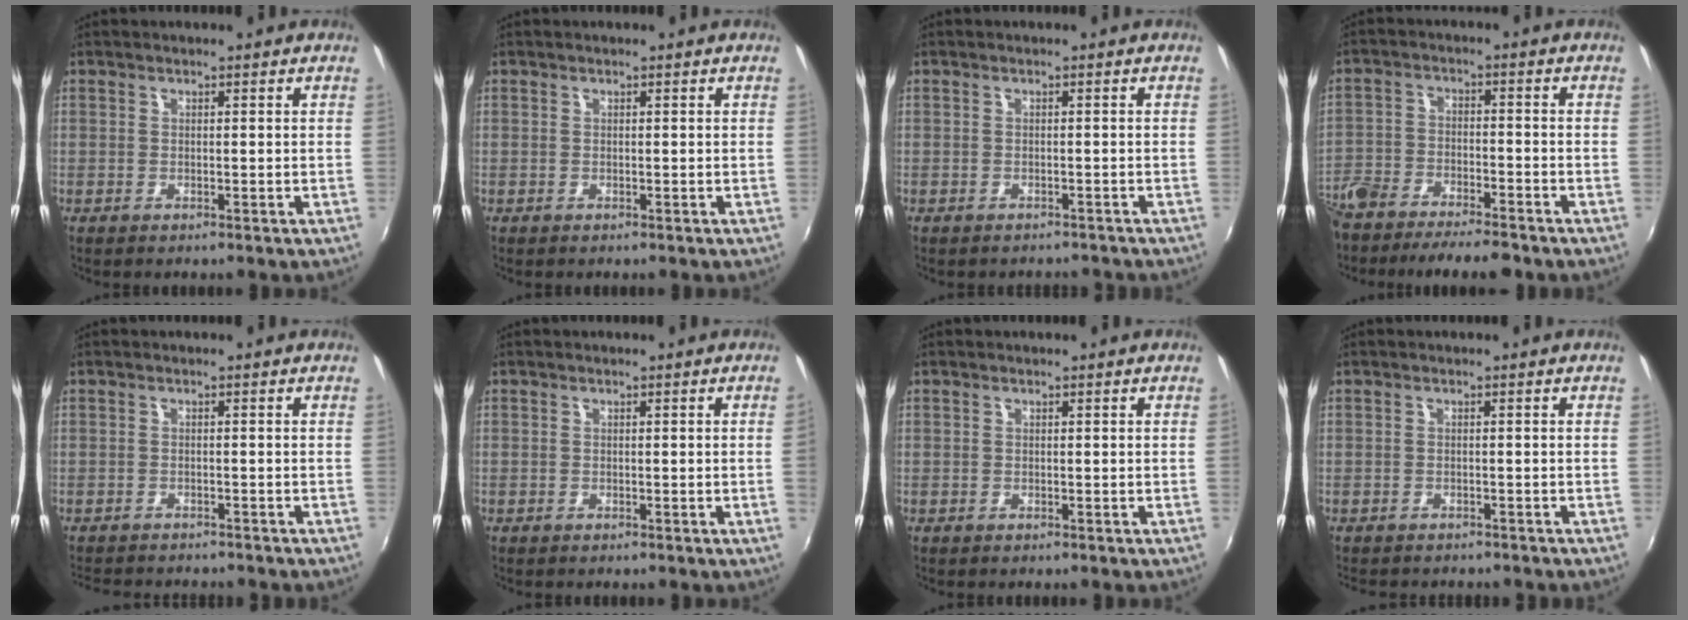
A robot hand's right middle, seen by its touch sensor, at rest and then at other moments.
{"total": 0.0}
{"total": 3.3, "force": [-3.0, 1.1, 0.8], "torque": [-0.013, -0.009, -0.035]}
{"total": 13.7, "force": [-11.2, 4.3, 6.5], "torque": [-0.157, -0.019, -0.194]}
{"total": 6.4, "force": [-5.9, 1.4, 2.0], "torque": [-0.053, -0.014, -0.089]}
{"total": 0.6, "force": [-0.1, -0.4, 0.4], "torque": [-0.007, -0.001, -0.003]}
{"total": 0.0}
{"total": 3.7, "force": [-3.3, 1.0, 1.2], "torque": [-0.030, -0.012, -0.049]}